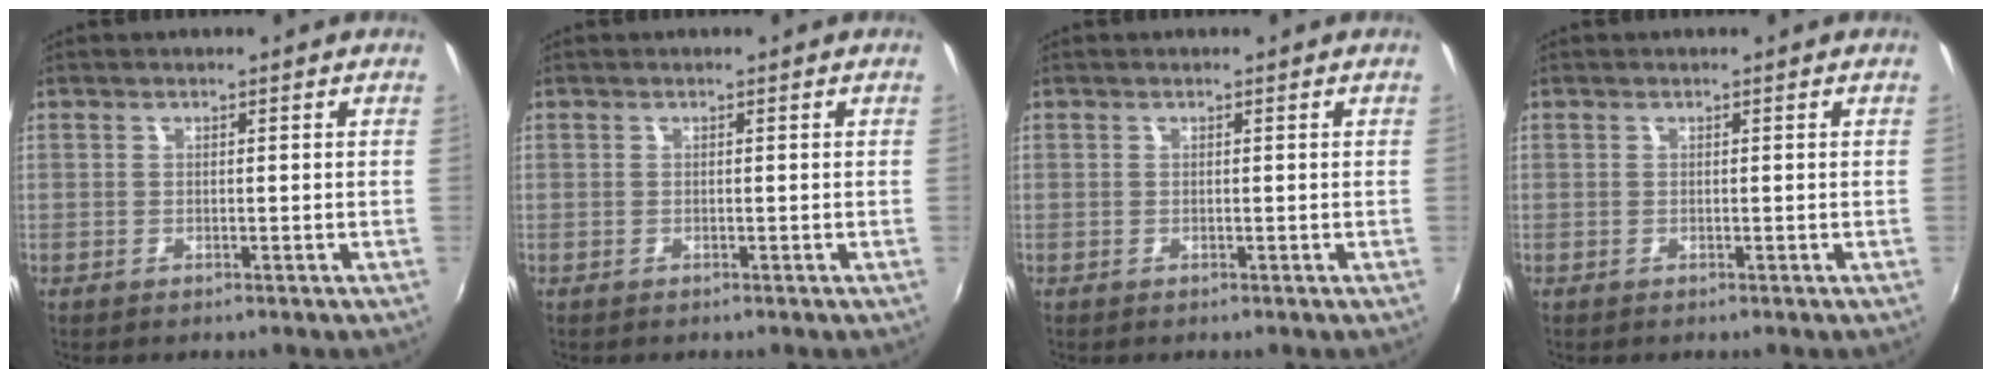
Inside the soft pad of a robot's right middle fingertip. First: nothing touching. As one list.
[{"total": 0.0}, {"total": 0.0}, {"total": 0.0}]